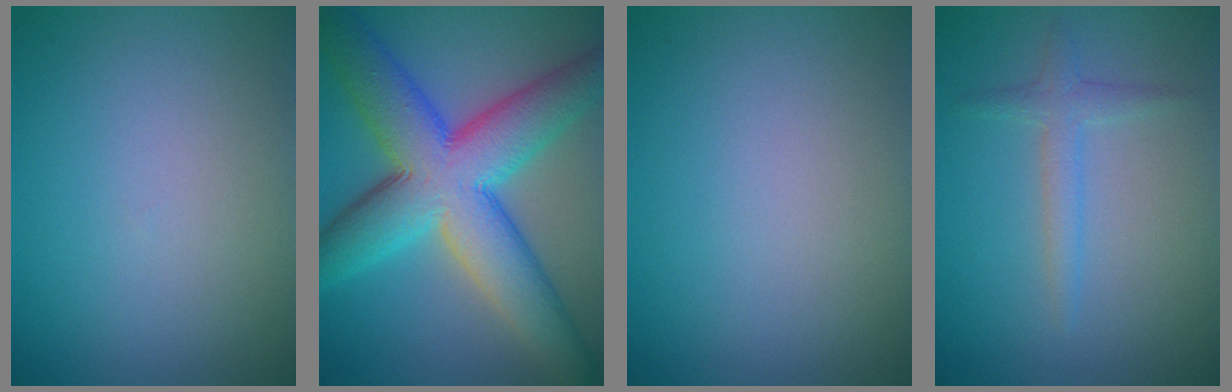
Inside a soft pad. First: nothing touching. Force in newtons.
{"total": 12.0, "press": 12.0, "slide": 0.3}
{"total": 0.0}
{"total": 1.8, "press": 1.8, "slide": 0.0}